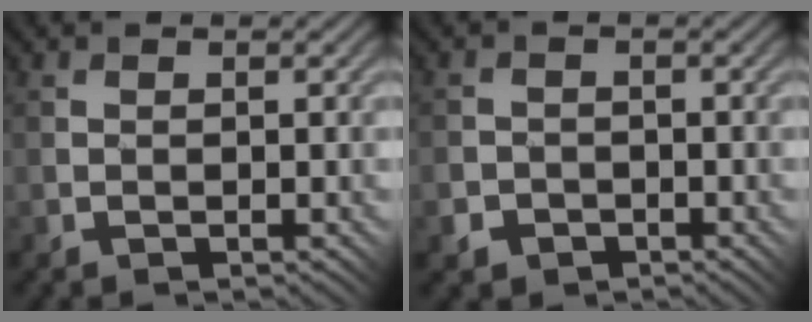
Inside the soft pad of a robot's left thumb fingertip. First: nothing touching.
{"total": 2.8, "force": [-1.4, 2.4, 0.4], "torque": [0.006, 0.001, -0.032]}